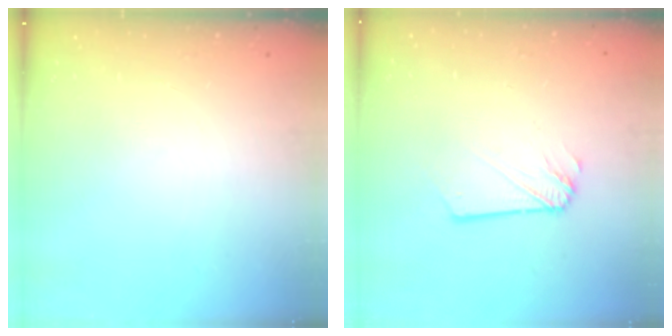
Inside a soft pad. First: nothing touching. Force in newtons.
{"total": 1.2, "press": 1.2, "slide": 0.1}